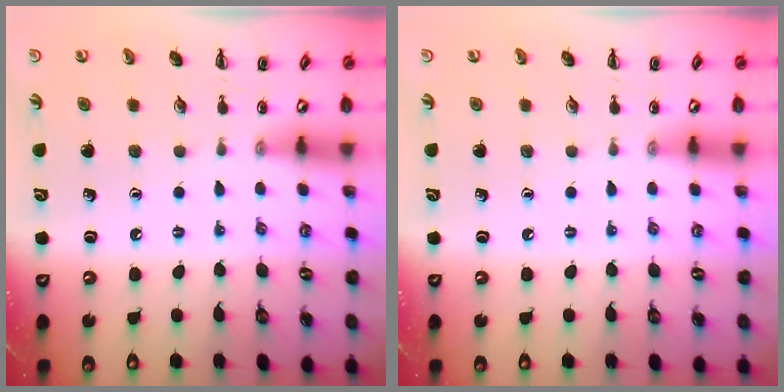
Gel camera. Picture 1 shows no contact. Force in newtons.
{"total": 0.0}